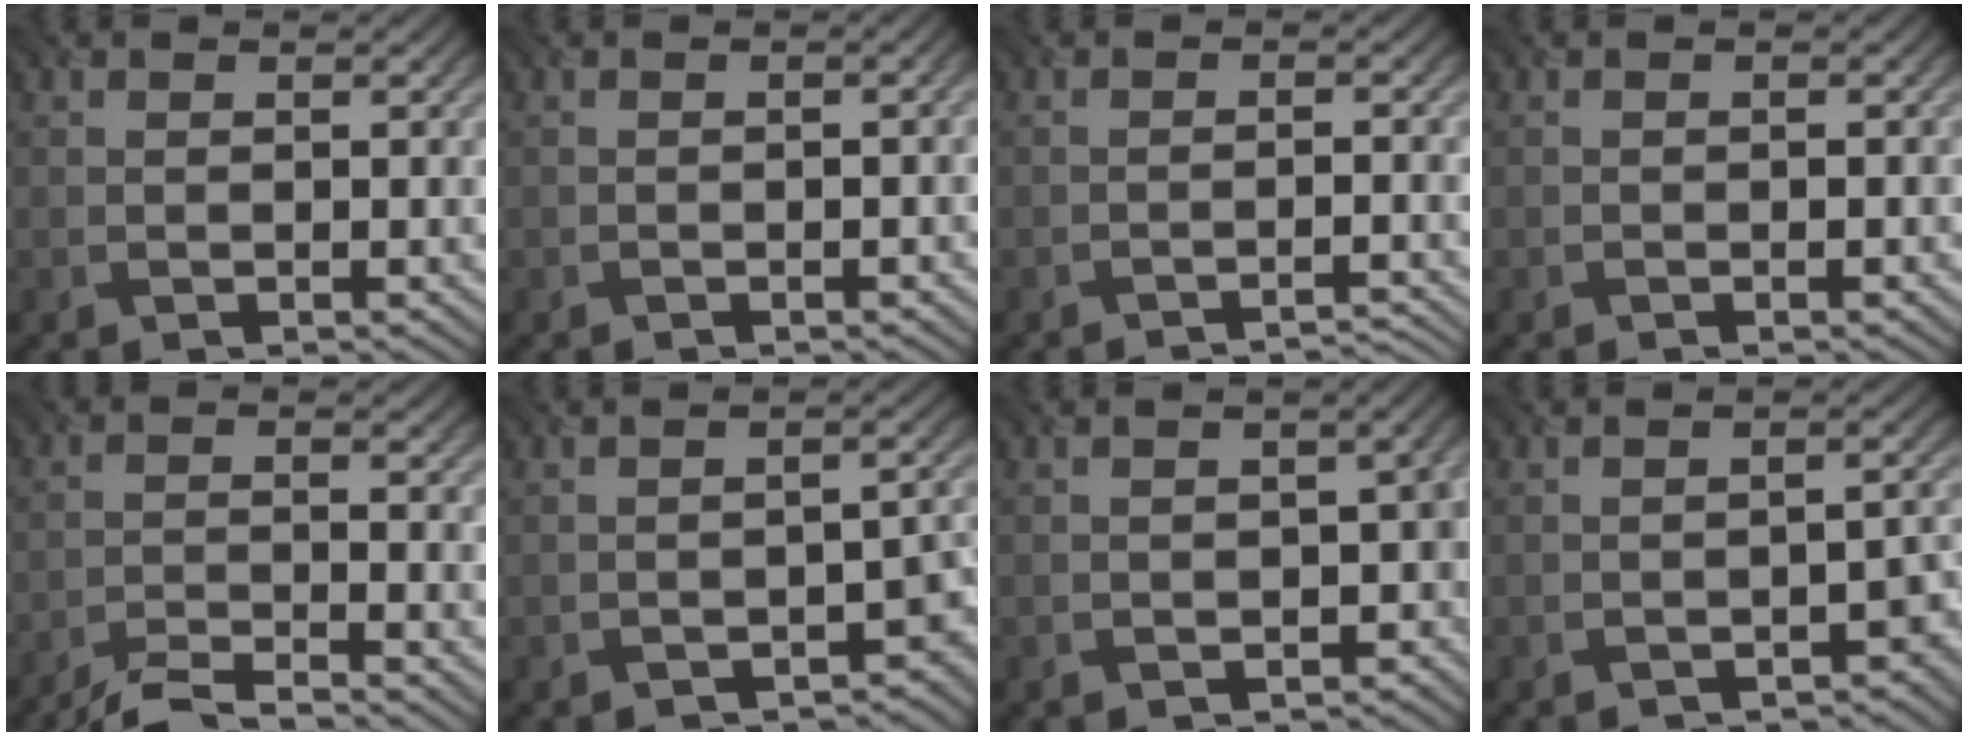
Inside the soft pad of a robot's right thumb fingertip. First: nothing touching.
{"total": 1.1, "force": [-0.6, 0.2, 0.9], "torque": [-0.012, 0.001, -0.010]}
{"total": 2.8, "force": [-2.5, 0.2, 1.3], "torque": [-0.013, 0.012, -0.043]}
{"total": 0.5, "force": [-0.4, 0.1, 0.3], "torque": [-0.003, 0.000, -0.007]}
{"total": 6.2, "force": [-5.2, 0.7, 3.2], "torque": [-0.058, 0.004, -0.102]}
{"total": 5.8, "force": [-3.7, 2.6, 3.6], "torque": [-0.036, -0.009, -0.051]}
{"total": 4.7, "force": [-1.8, 3.4, 2.7], "torque": [-0.028, -0.023, -0.021]}
{"total": 4.6, "force": [-3.3, 1.8, 2.8], "torque": [-0.026, -0.003, -0.045]}